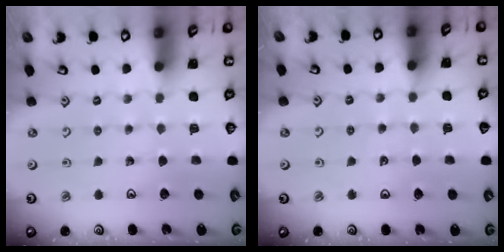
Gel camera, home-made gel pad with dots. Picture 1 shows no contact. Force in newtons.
{"total": 1.9, "press": 1.9, "slide": 0.2}